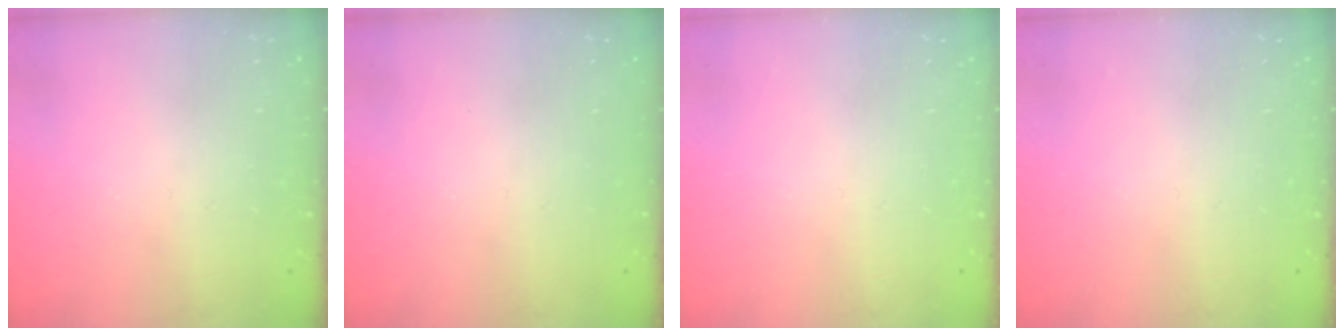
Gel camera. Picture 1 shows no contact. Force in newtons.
{"total": 0.0}
{"total": 0.0}
{"total": 0.0}